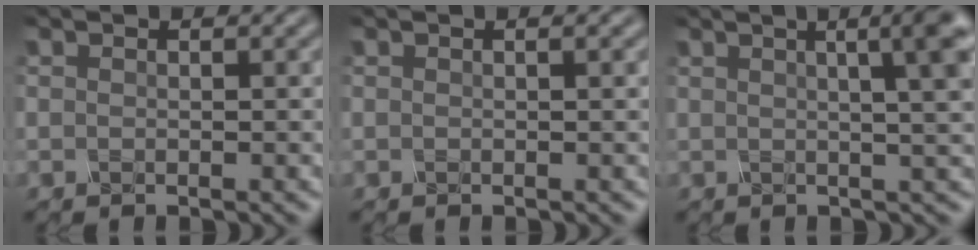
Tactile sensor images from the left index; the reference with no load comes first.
{"total": 1.7, "force": [0.6, 0.9, 1.3], "torque": [-0.008, 0.013, -0.008]}
{"total": 9.1, "force": [2.9, 3.2, 8.1], "torque": [-0.062, 0.055, 0.020]}